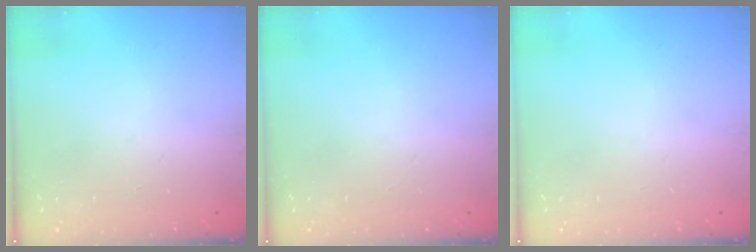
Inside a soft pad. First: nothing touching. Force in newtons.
{"total": 0.0}
{"total": 0.0}